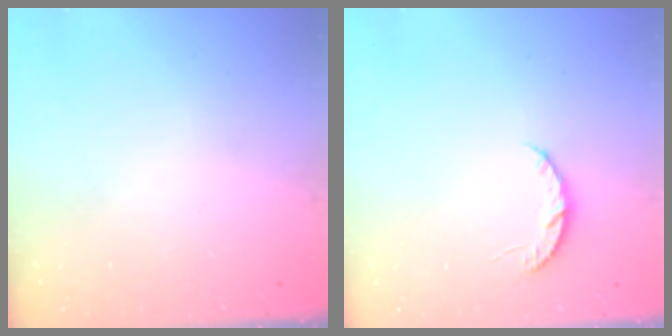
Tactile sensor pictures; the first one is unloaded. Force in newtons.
{"total": 5.0, "press": 4.9, "slide": 0.6}